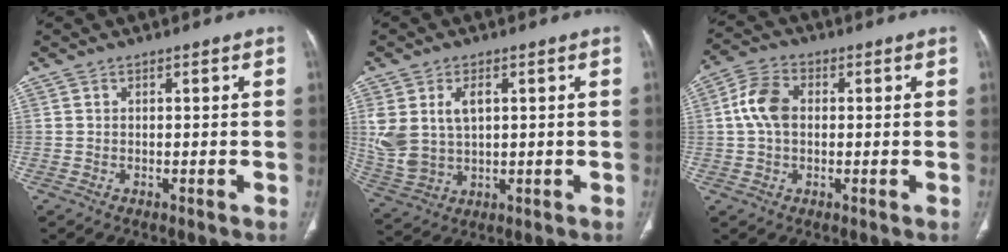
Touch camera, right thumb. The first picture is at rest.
{"total": 10.3, "force": [2.4, 6.6, 7.6], "torque": [-0.161, -0.002, 0.063]}
{"total": 7.4, "force": [0.6, 5.0, 5.4], "torque": [-0.107, 0.018, 0.007]}